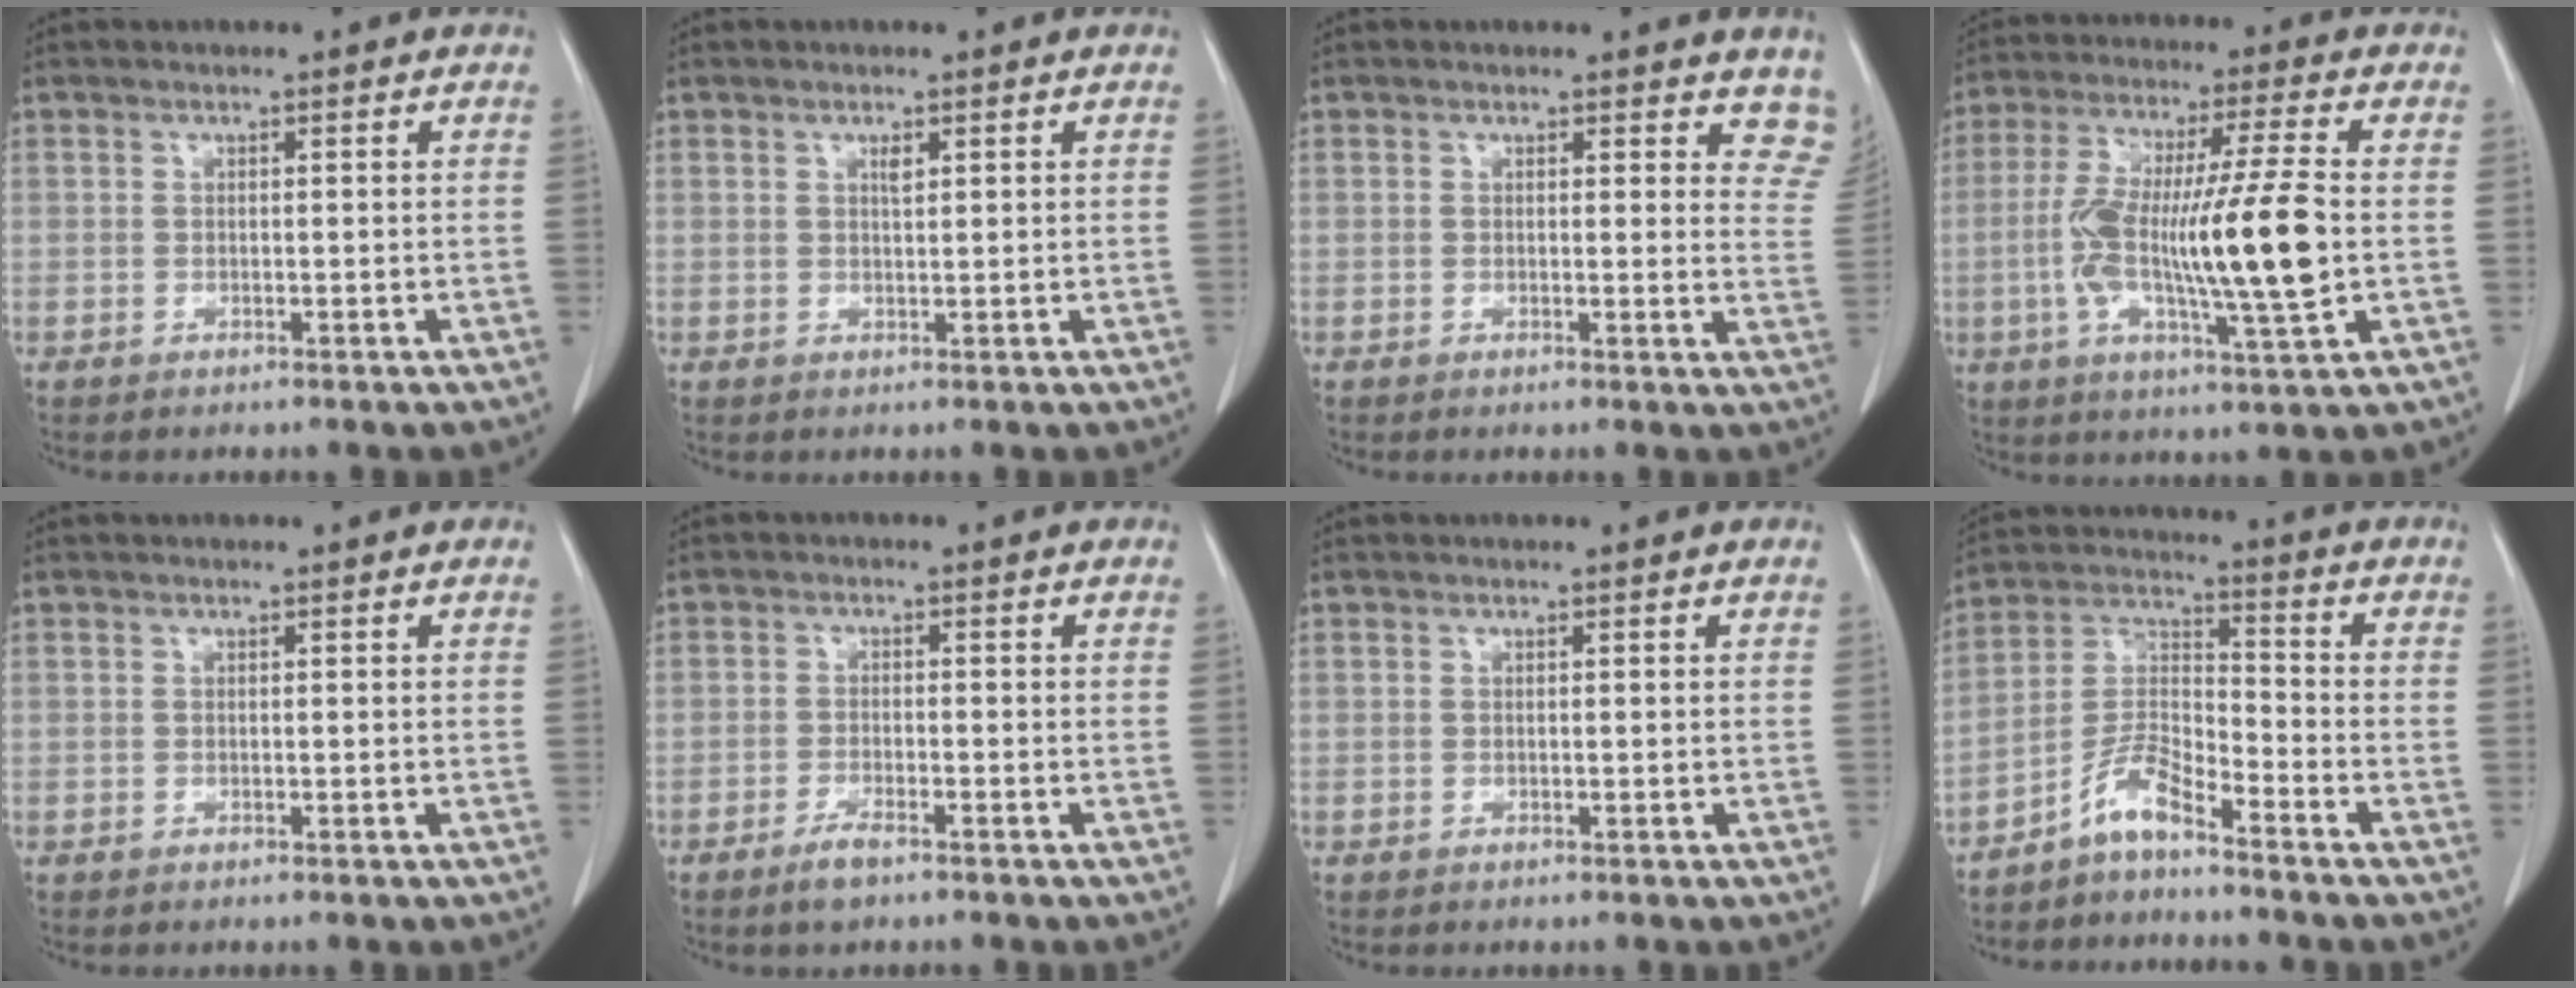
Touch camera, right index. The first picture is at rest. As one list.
[{"total": 1.1, "force": [0.6, 0.3, 0.9], "torque": [-0.017, -0.003, 0.010]}, {"total": 6.9, "force": [6.2, 2.4, 1.9], "torque": [0.010, -0.021, 0.037]}, {"total": 16.6, "force": [-1.6, 1.0, 16.5], "torque": [-0.307, 0.000, -0.029]}, {"total": 0.0}, {"total": 3.0, "force": [-2.2, 0.6, 2.0], "torque": [-0.043, -0.002, -0.041]}, {"total": 0.0}, {"total": 6.4, "force": [-5.1, 1.1, 3.8], "torque": [-0.086, 0.003, -0.105]}]